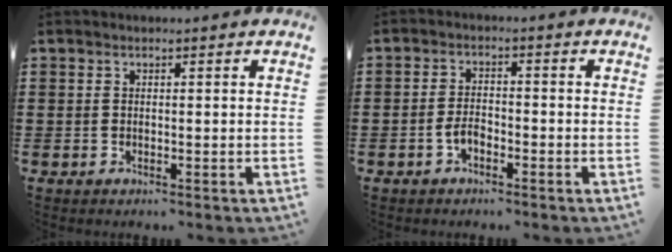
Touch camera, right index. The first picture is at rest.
{"total": 2.8, "force": [-1.4, 1.3, 2.0], "torque": [-0.047, -0.001, -0.029]}